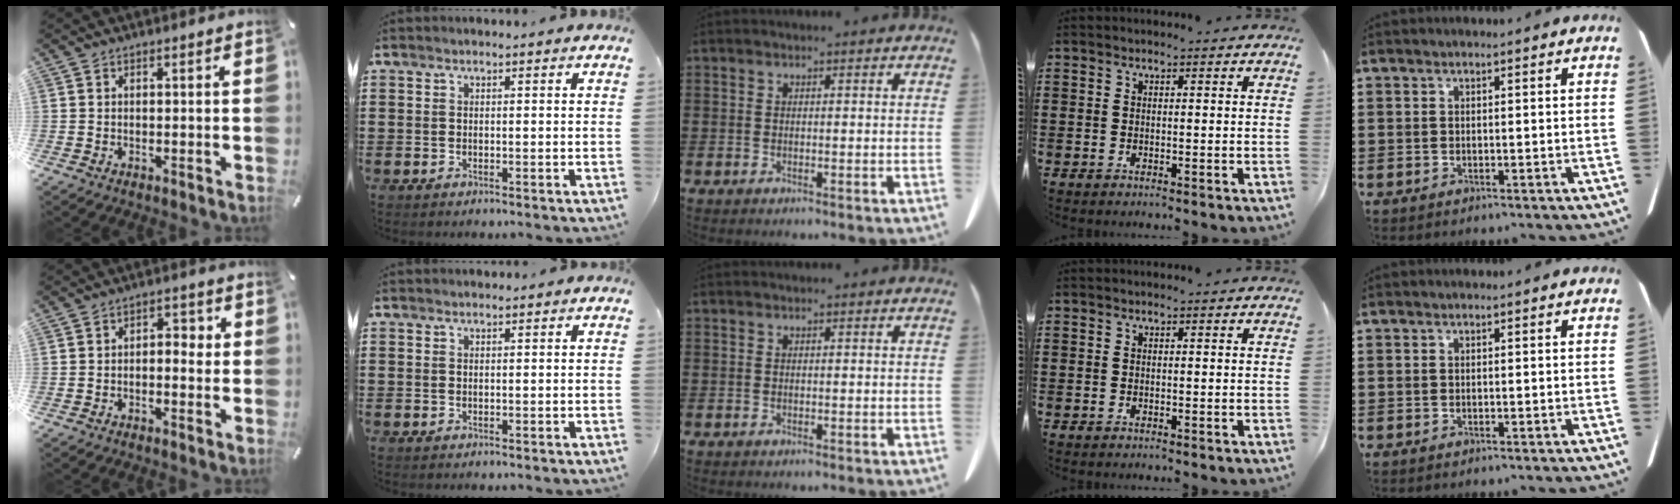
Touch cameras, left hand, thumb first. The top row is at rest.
{"thumb": {"total": 3.8, "force": [-1.1, 2.3, 2.8], "torque": [-0.037, 0.010, -0.028]}}